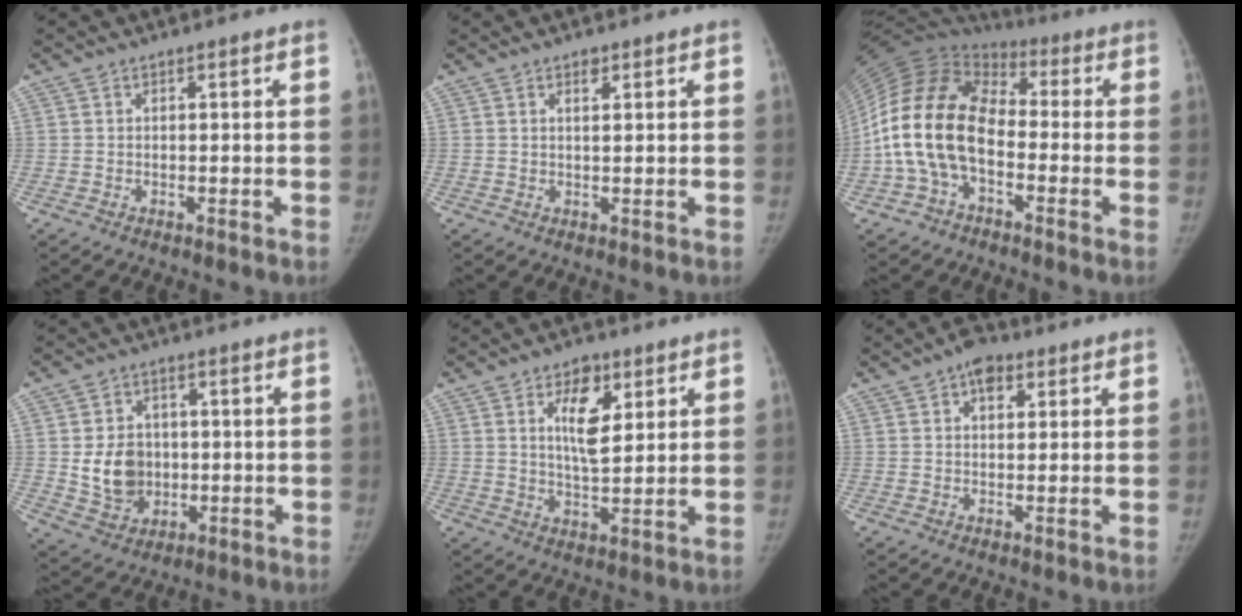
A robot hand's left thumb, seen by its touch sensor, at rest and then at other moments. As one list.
[{"total": 1.7, "force": [1.0, 0.8, 1.1], "torque": [-0.012, -0.004, 0.016]}, {"total": 19.3, "force": [-3.3, 12.4, 14.4], "torque": [-0.281, 0.046, -0.070]}, {"total": 9.2, "force": [0.0, 7.7, 5.1], "torque": [-0.056, -0.004, 0.010]}, {"total": 8.6, "force": [3.5, 4.3, 6.6], "torque": [-0.083, -0.021, 0.058]}, {"total": 5.1, "force": [2.5, 3.2, 3.1], "torque": [-0.024, 0.000, 0.030]}]